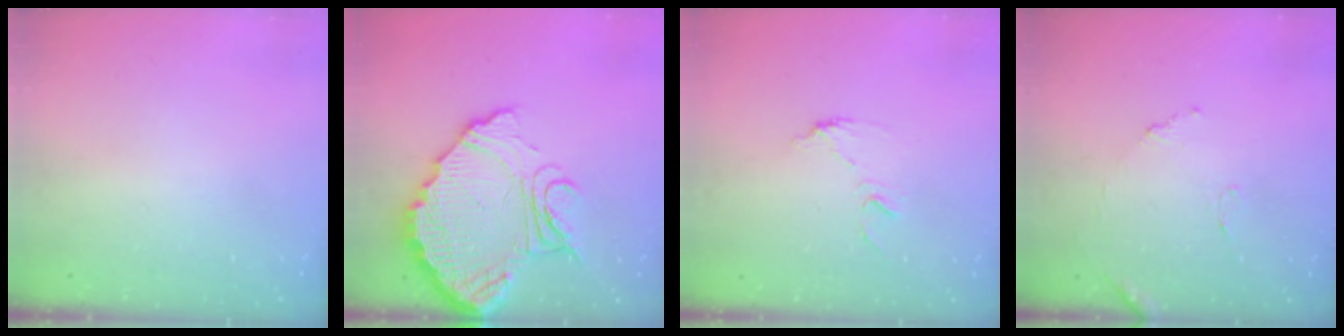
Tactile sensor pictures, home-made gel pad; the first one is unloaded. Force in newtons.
{"total": 17.3, "press": 17.2, "slide": 1.6}
{"total": 6.1, "press": 6.1, "slide": 0.4}
{"total": 7.8, "press": 7.8, "slide": 0.5}